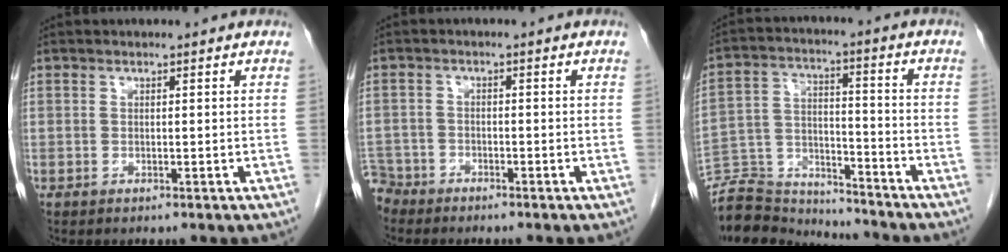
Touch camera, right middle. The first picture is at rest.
{"total": 4.1, "force": [-3.7, 1.5, -0.6], "torque": [0.014, -0.005, -0.076]}
{"total": 13.2, "force": [-13.0, 2.0, 1.3], "torque": [-0.021, 0.027, -0.223]}